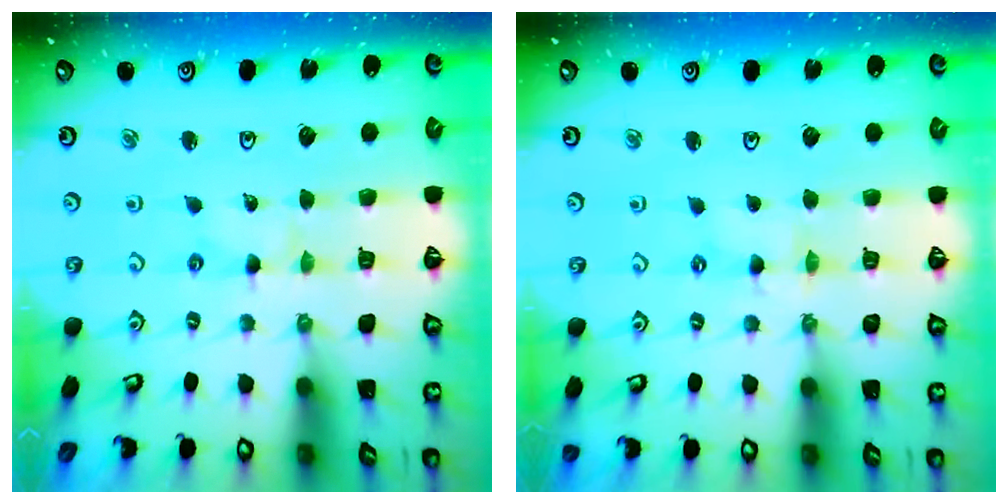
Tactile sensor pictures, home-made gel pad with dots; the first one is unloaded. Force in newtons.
{"total": 0.8, "press": 0.7, "slide": 0.2}